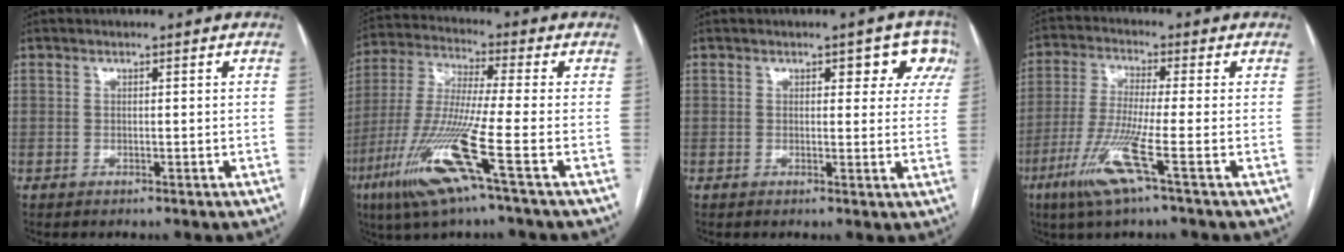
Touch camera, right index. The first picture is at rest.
{"total": 14.6, "force": [-6.6, -0.6, 13.0], "torque": [-0.279, -0.028, -0.131]}
{"total": 5.3, "force": [2.7, 3.1, 3.4], "torque": [-0.014, 0.009, 0.020]}
{"total": 9.7, "force": [-4.5, -0.7, 8.6], "torque": [-0.177, -0.025, -0.096]}